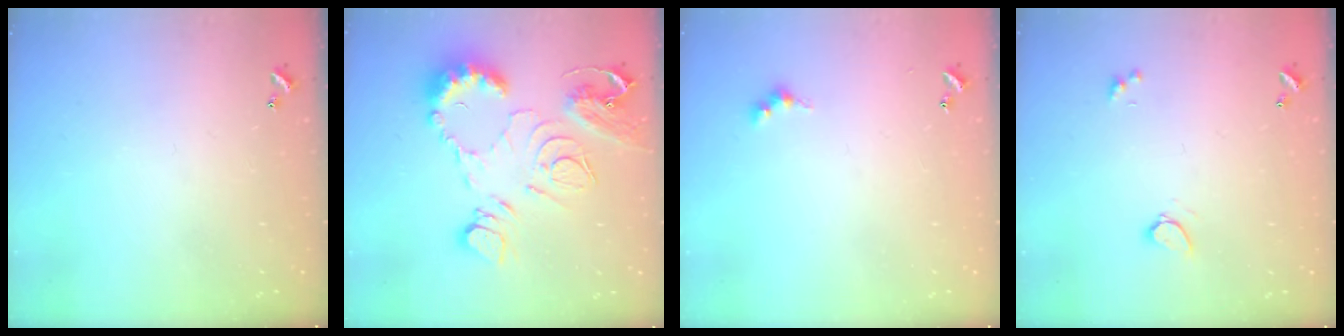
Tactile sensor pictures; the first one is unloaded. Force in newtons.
{"total": 16.1, "press": 16.0, "slide": 1.5}
{"total": 3.8, "press": 3.7, "slide": 0.7}
{"total": 1.0, "press": 1.0, "slide": 0.2}